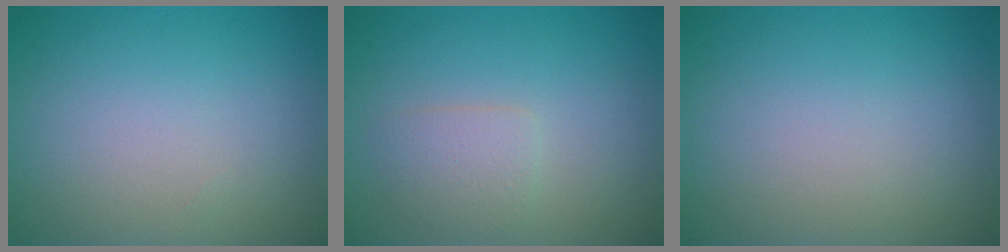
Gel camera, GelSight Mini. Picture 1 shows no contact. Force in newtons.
{"total": 1.9, "press": 1.9, "slide": 0.0}
{"total": 0.0}